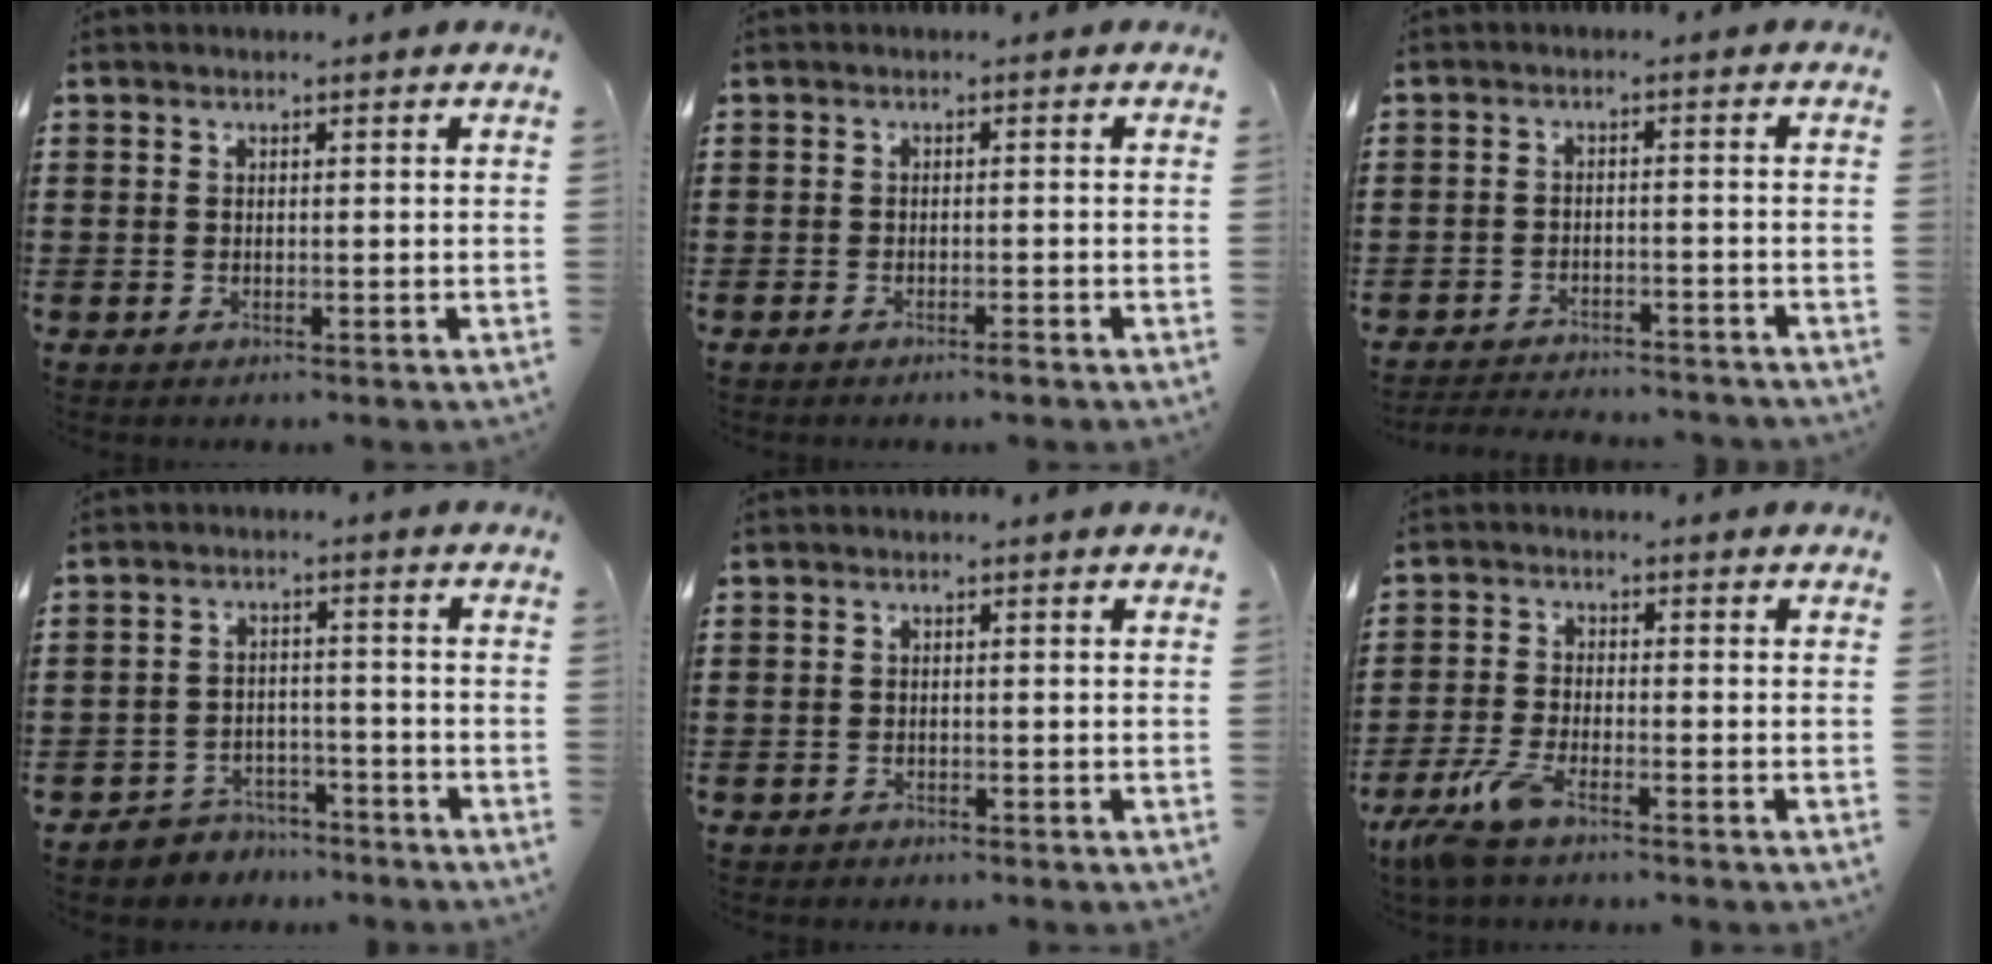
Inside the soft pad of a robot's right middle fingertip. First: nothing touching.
{"total": 1.1, "force": [-0.8, 0.1, 0.7], "torque": [-0.014, -0.004, -0.015]}
{"total": 3.3, "force": [-3.2, 0.4, 0.1], "torque": [-0.005, 0.002, -0.069]}
{"total": 3.9, "force": [-3.7, 1.0, -0.2], "torque": [-0.005, 0.004, -0.081]}
{"total": 0.9, "force": [-0.8, 0.4, -0.1], "torque": [0.000, 0.004, -0.018]}
{"total": 5.7, "force": [-4.1, 1.2, 3.8], "torque": [-0.102, -0.015, -0.083]}